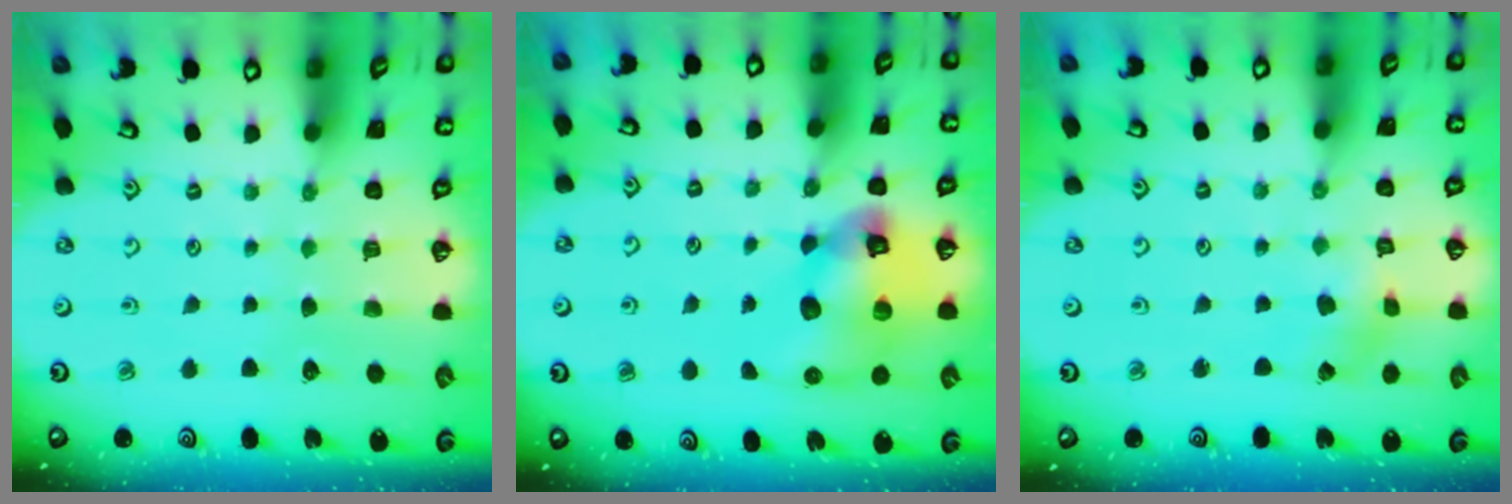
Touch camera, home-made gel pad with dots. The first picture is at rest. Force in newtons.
{"total": 15.1, "press": 14.9, "slide": 2.3}
{"total": 1.6, "press": 1.5, "slide": 0.4}